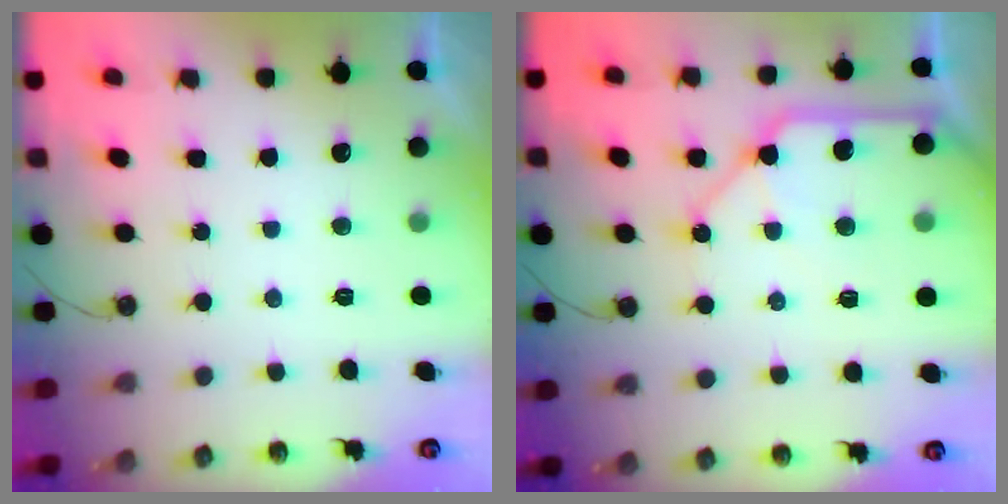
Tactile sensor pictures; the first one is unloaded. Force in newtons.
{"total": 14.3, "press": 14.2, "slide": 1.7}